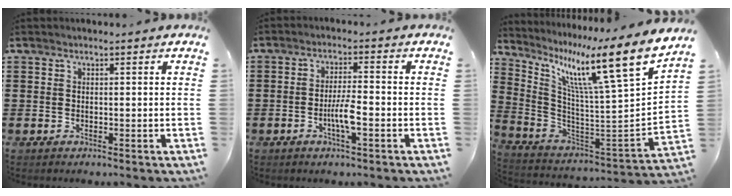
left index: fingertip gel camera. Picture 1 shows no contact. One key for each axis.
{"total": 4.5, "fx": -1.7, "fy": 0.8, "fz": 4.1, "tx": -0.076, "ty": 0.004, "tz": -0.033}
{"total": 13.0, "fx": 8.4, "fy": 0.8, "fz": 9.9, "tx": -0.179, "ty": -0.078, "tz": 0.116}